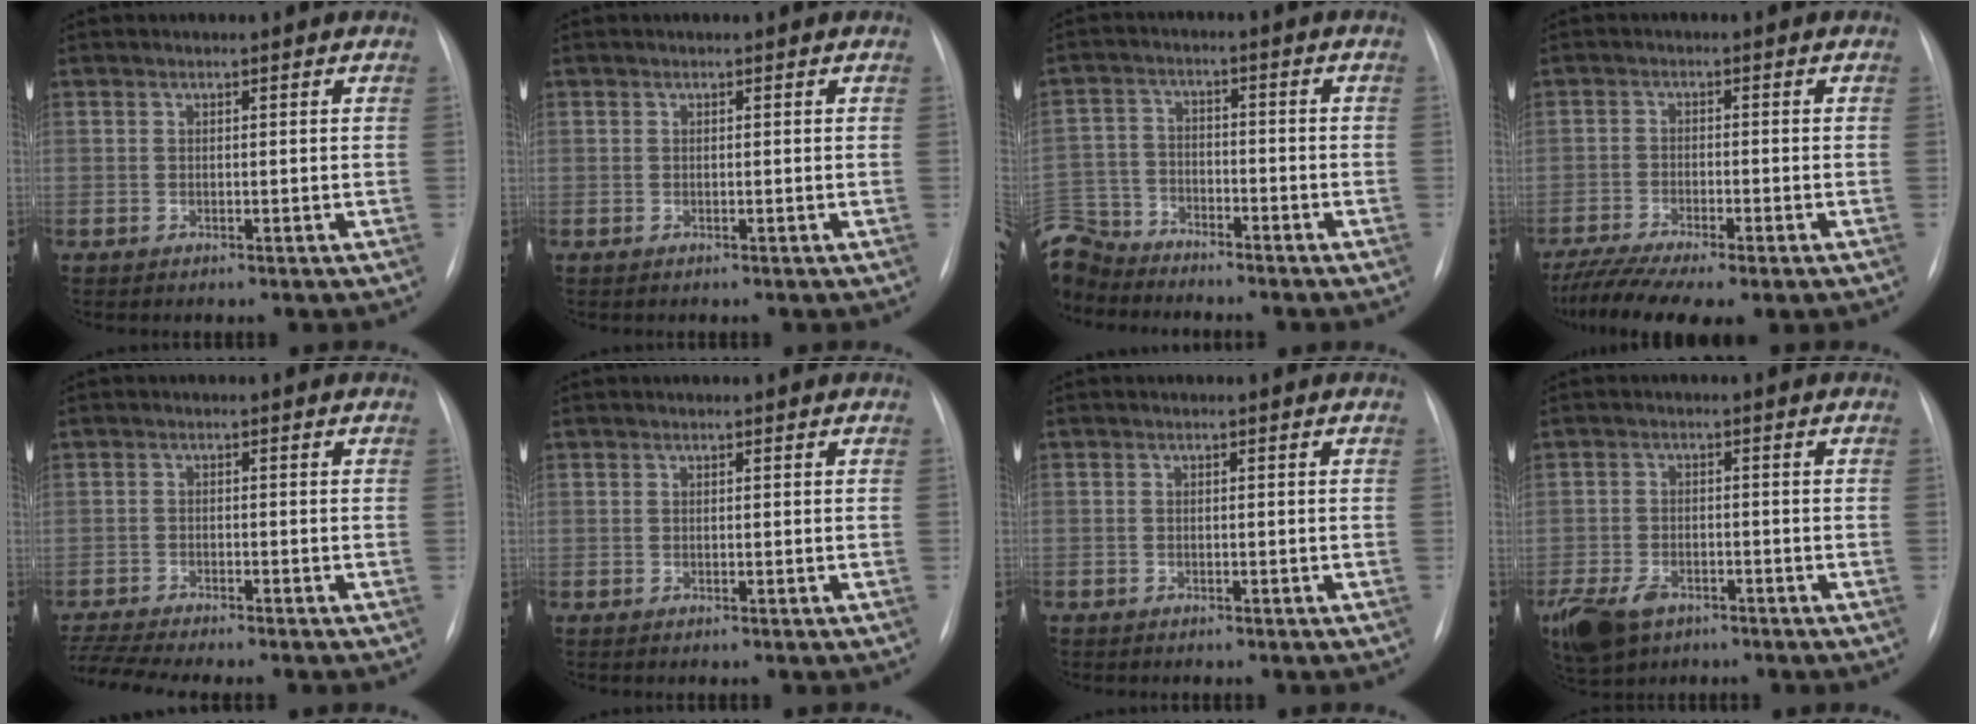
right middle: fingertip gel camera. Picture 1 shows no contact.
{"total": 0.0}
{"total": 11.1, "force": [-10.2, 4.2, 1.6], "torque": [-0.055, 0.008, -0.192]}
{"total": 9.4, "force": [-7.2, 1.5, 5.8], "torque": [-0.104, -0.013, -0.115]}
{"total": 9.2, "force": [-8.3, 0.0, 3.8], "torque": [-0.066, -0.009, -0.131]}
{"total": 0.0}
{"total": 1.2, "force": [-1.0, 0.6, 0.4], "torque": [-0.010, 0.000, -0.011]}
{"total": 9.5, "force": [-5.8, 5.9, 4.6], "torque": [-0.109, -0.004, -0.094]}